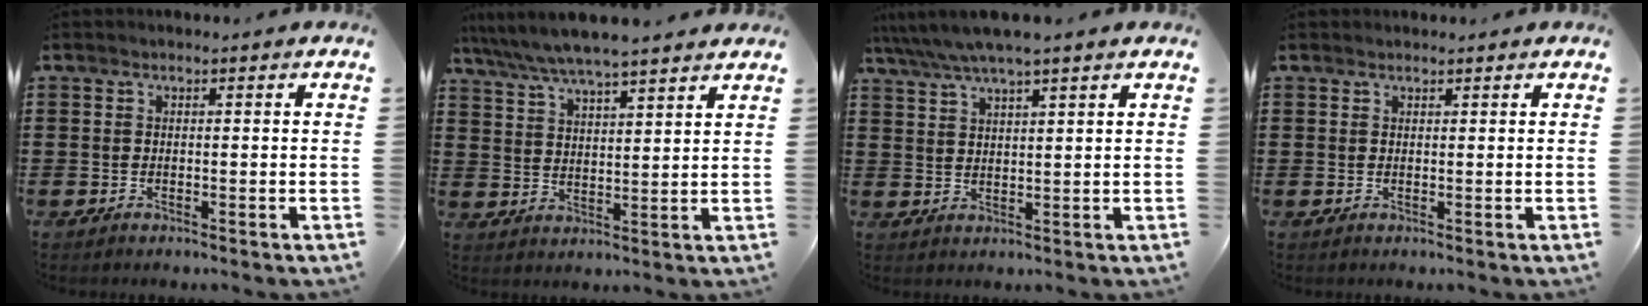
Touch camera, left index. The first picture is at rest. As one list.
[{"total": 5.5, "force": [5.1, 0.2, 2.0], "torque": [-0.058, -0.022, 0.089]}, {"total": 4.3, "force": [3.5, 0.1, 2.5], "torque": [-0.058, -0.009, 0.062]}, {"total": 0.8, "force": [0.7, 0.3, 0.1], "torque": [-0.003, 0.001, 0.015]}]